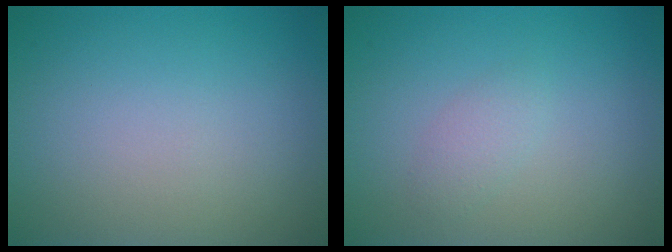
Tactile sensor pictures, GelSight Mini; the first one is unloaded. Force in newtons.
{"total": 1.2, "press": 1.2, "slide": 0.0}